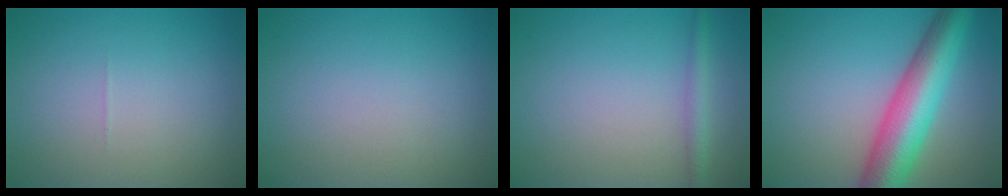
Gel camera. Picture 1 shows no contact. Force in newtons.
{"total": 0.0}
{"total": 1.6, "press": 1.6, "slide": 0.1}
{"total": 9.0, "press": 9.0, "slide": 0.3}